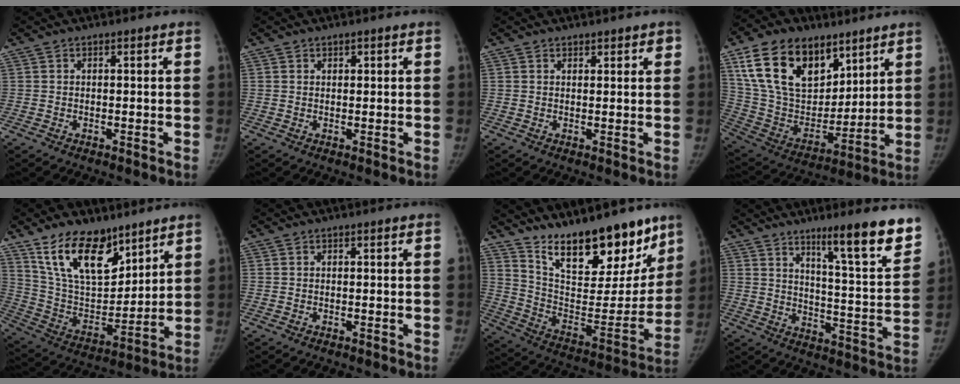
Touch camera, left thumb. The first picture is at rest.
{"total": 0.9, "force": [0.6, 0.6, 0.4], "torque": [0.003, -0.003, 0.009]}
{"total": 2.0, "force": [1.6, 1.0, 0.8], "torque": [0.005, -0.008, 0.019]}
{"total": 23.9, "force": [13.0, 14.7, 13.6], "torque": [-0.221, -0.034, 0.243]}
{"total": 18.3, "force": [12.1, 9.1, 10.3], "torque": [-0.135, -0.066, 0.234]}
{"total": 0.0}
{"total": 24.5, "force": [17.8, 9.2, 14.0], "torque": [-0.163, -0.095, 0.293]}
{"total": 16.8, "force": [11.1, 1.8, 12.5], "torque": [-0.145, -0.074, 0.167]}